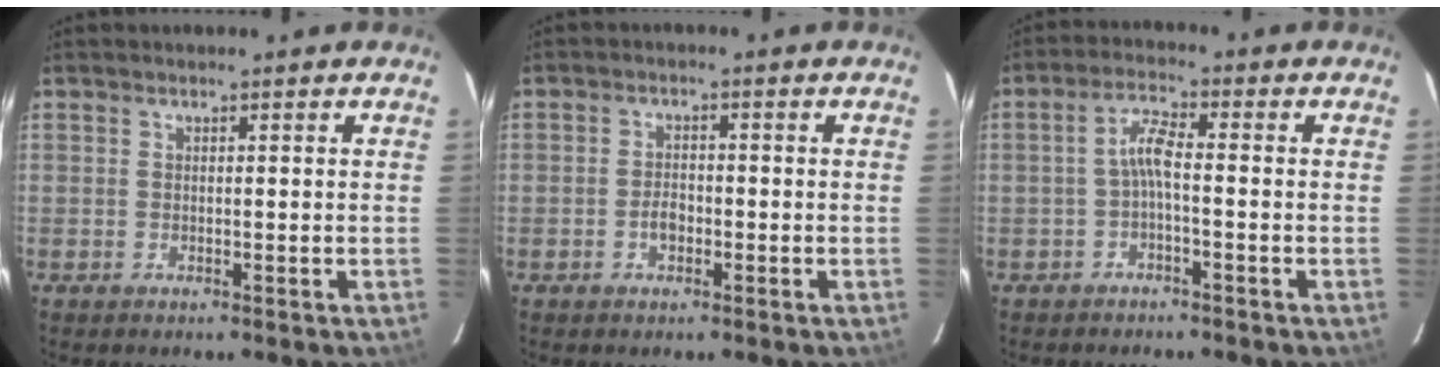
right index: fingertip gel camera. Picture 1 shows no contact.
{"total": 2.7, "force": [-1.0, 1.8, 1.7], "torque": [-0.033, 0.004, -0.018]}
{"total": 3.6, "force": [-1.1, 0.6, 3.4], "torque": [-0.073, 0.011, -0.023]}